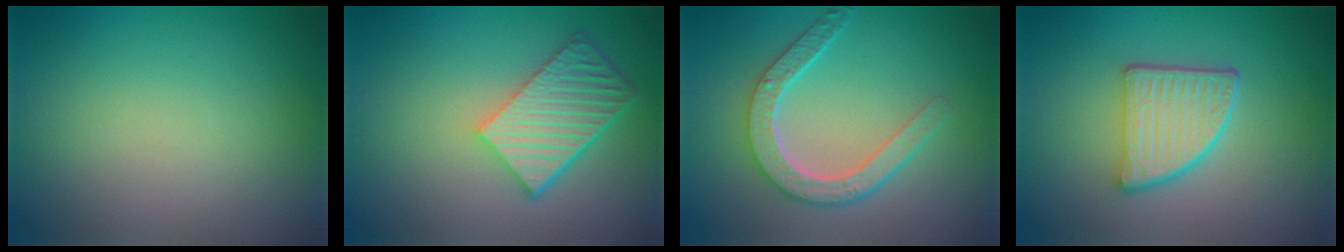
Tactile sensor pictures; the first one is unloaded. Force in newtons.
{"total": 5.9, "press": 4.2, "slide": 4.2}
{"total": 4.8, "press": 3.7, "slide": 3.0}
{"total": 4.9, "press": 3.8, "slide": 3.1}